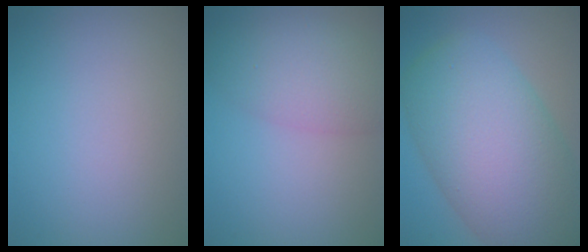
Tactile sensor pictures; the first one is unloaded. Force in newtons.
{"total": 4.9, "press": 4.9, "slide": 0.1}
{"total": 12.2, "press": 12.2, "slide": 0.2}